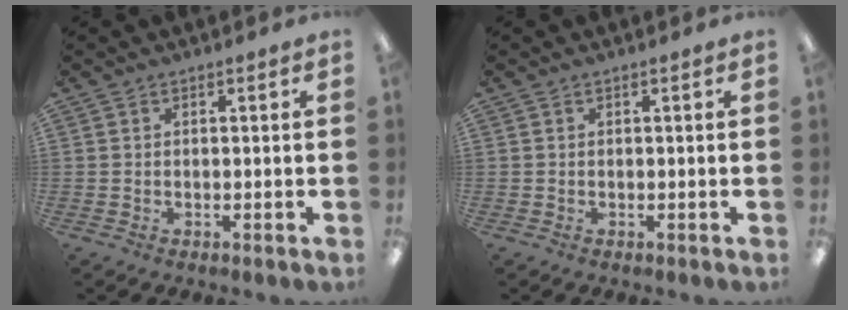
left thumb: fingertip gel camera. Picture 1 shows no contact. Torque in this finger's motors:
{"motor_torque": [0.00, 0.00, 0.05, -0.05, 0.00]}